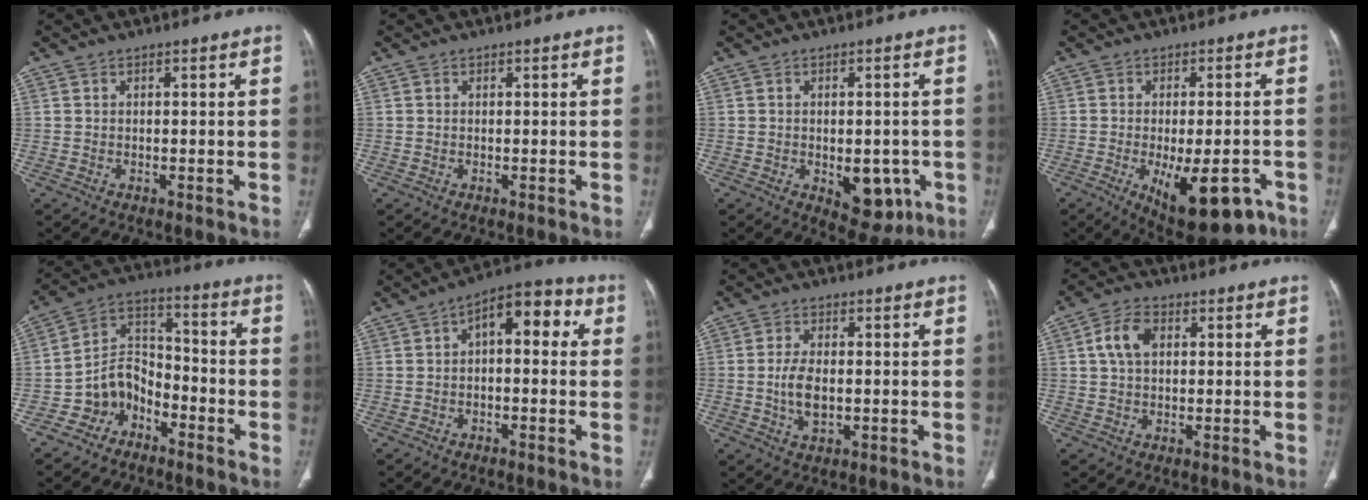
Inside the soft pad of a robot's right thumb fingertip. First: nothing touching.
{"total": 0.0}
{"total": 8.5, "force": [-2.5, 5.0, 6.4], "torque": [-0.049, 0.002, -0.018]}
{"total": 14.9, "force": [-6.6, 6.3, 11.8], "torque": [-0.139, 0.008, -0.077]}
{"total": 9.8, "force": [-5.4, 7.1, 4.0], "torque": [-0.043, 0.071, -0.109]}
{"total": 9.4, "force": [1.7, 4.9, 7.9], "torque": [-0.081, 0.031, 0.012]}
{"total": 5.6, "force": [-0.5, 3.0, 4.7], "torque": [-0.093, -0.002, -0.007]}
{"total": 5.9, "force": [1.4, 3.9, 4.3], "torque": [-0.081, 0.012, 0.023]}